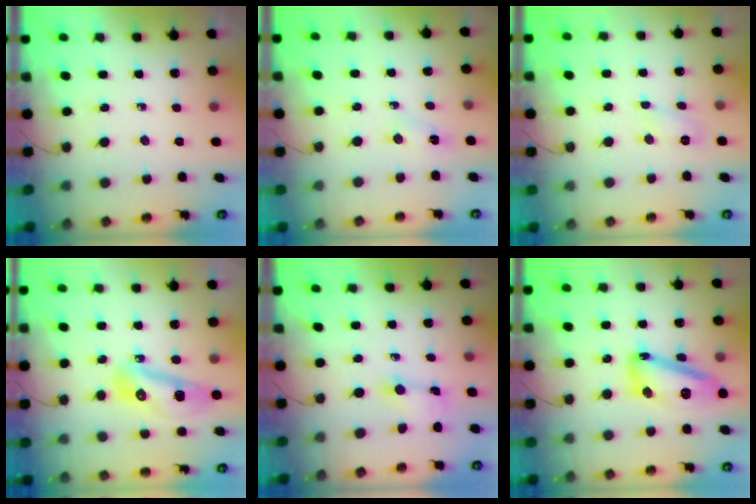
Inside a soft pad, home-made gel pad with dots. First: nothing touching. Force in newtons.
{"total": 2.5, "press": 2.4, "slide": 0.4}
{"total": 4.1, "press": 4.1, "slide": 0.4}
{"total": 9.8, "press": 9.7, "slide": 1.3}
{"total": 1.8, "press": 1.7, "slide": 0.5}
{"total": 14.3, "press": 14.3, "slide": 1.2}